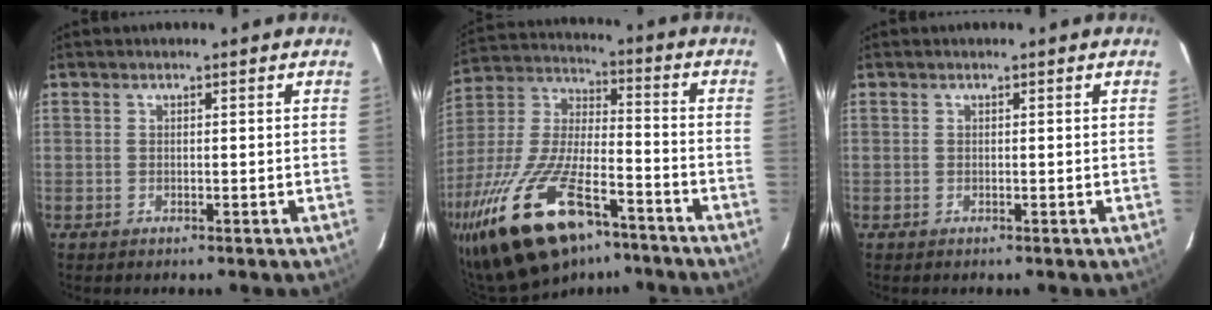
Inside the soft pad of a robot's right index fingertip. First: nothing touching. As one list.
[{"total": 24.6, "force": [-16.1, 9.2, 16.2], "torque": [-0.329, -0.029, -0.276]}, {"total": 0.0}]